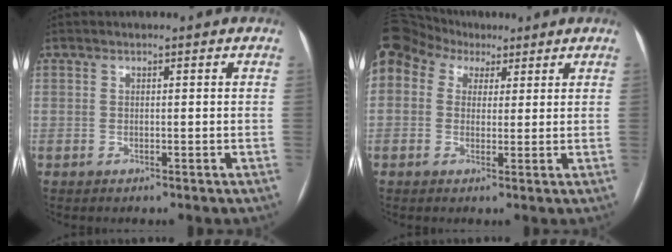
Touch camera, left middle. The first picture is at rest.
{"total": 19.4, "force": [9.7, 14.7, 8.1], "torque": [-0.257, 0.109, 0.183]}